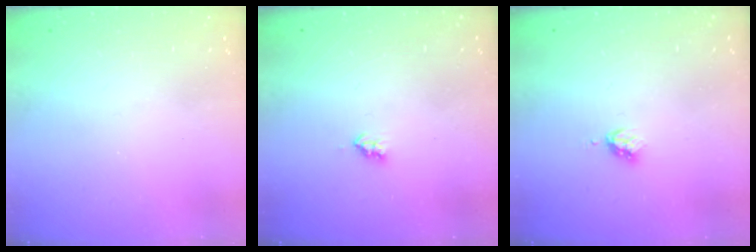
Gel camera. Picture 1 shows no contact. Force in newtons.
{"total": 2.6, "press": 2.5, "slide": 0.4}
{"total": 2.9, "press": 2.8, "slide": 0.4}